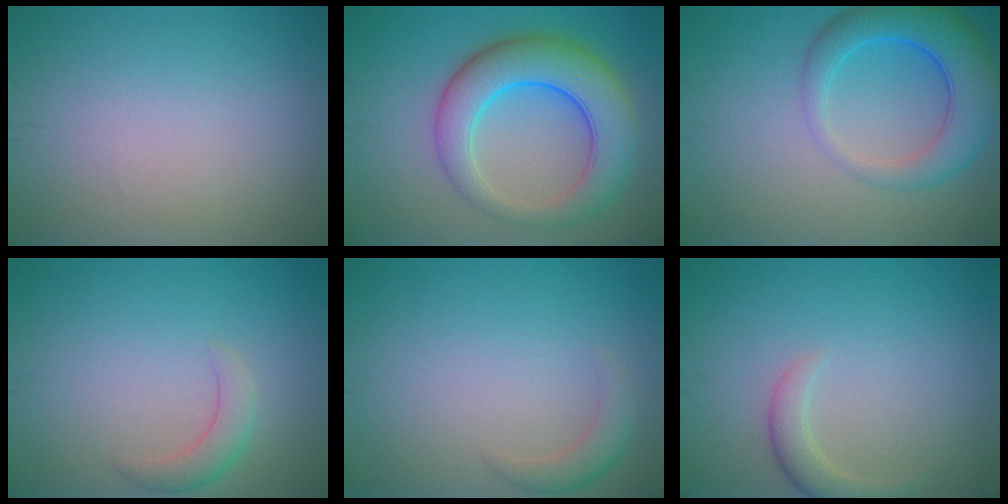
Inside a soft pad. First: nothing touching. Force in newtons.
{"total": 8.2, "press": 8.2, "slide": 0.1}
{"total": 6.4, "press": 6.4, "slide": 0.4}
{"total": 2.2, "press": 2.1, "slide": 0.2}
{"total": 1.8, "press": 1.8, "slide": 0.1}
{"total": 2.2, "press": 2.2, "slide": 0.2}